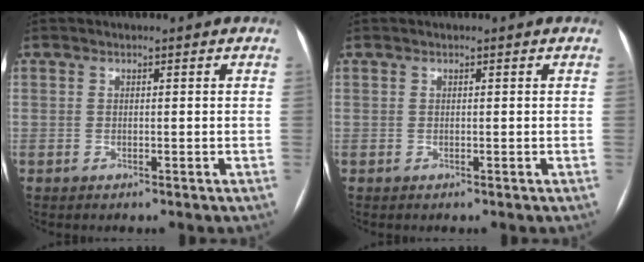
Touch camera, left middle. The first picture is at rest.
{"total": 0.0}